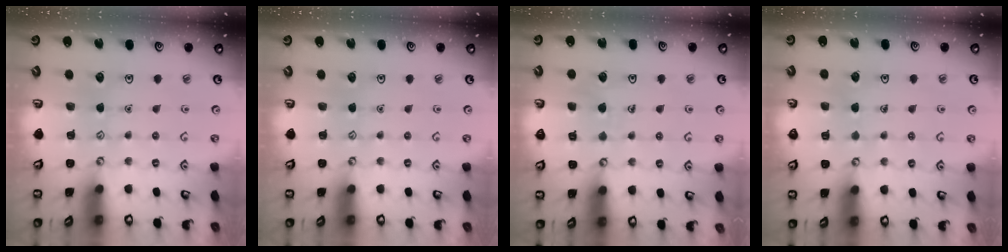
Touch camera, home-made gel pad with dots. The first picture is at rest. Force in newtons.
{"total": 0.0}
{"total": 5.2, "press": 5.2, "slide": 0.3}
{"total": 2.9, "press": 2.9, "slide": 0.2}